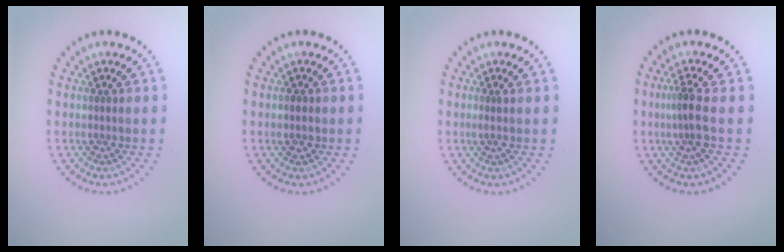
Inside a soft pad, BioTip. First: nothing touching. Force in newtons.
{"total": 0.9, "press": 0.9, "slide": 0.1}
{"total": 0.7, "press": 0.3, "slide": 0.6}
{"total": 2.5, "press": 1.8, "slide": 1.6}